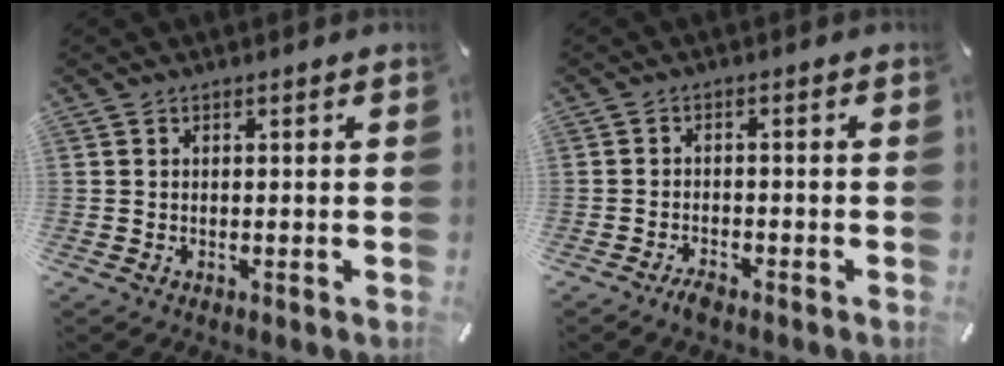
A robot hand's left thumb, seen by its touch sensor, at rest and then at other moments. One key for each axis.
{"total": 2.6, "fx": -2.3, "fy": 0.7, "fz": 0.9, "tx": -0.023, "ty": 0.011, "tz": -0.047}